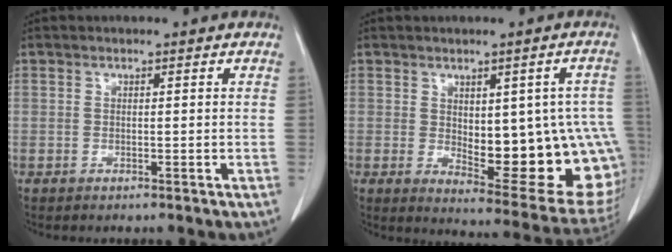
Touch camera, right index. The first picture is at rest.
{"total": 18.2, "force": [-1.4, 6.8, 16.8], "torque": [-0.149, 0.010, 0.011]}